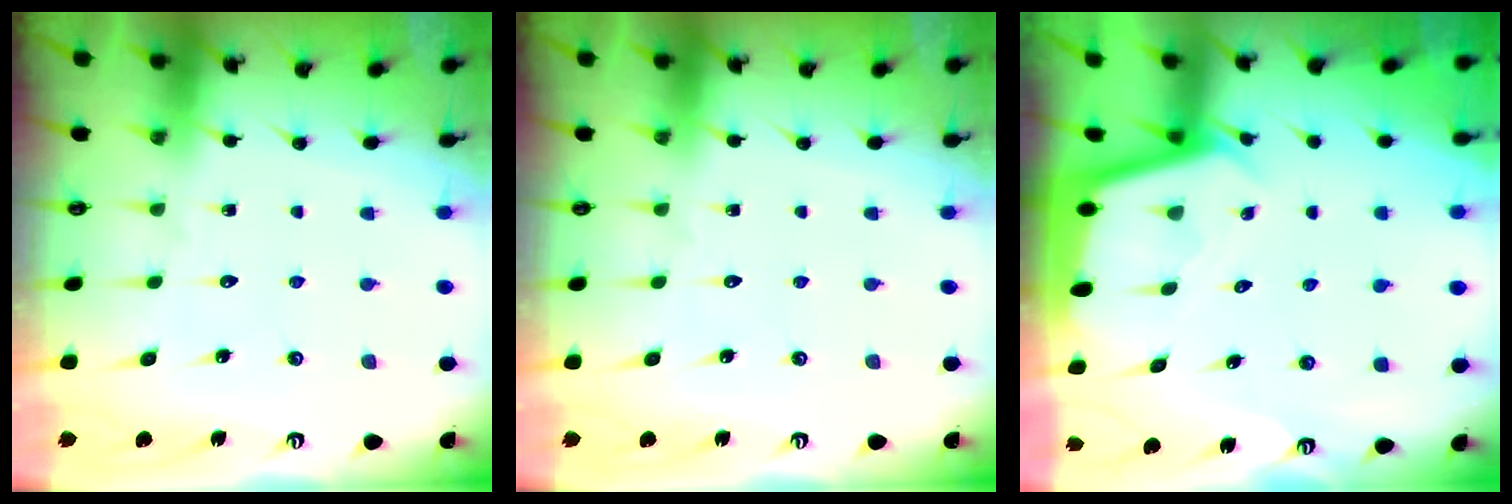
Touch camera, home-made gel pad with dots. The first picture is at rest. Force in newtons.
{"total": 0.0}
{"total": 2.3, "press": 2.3, "slide": 0.1}